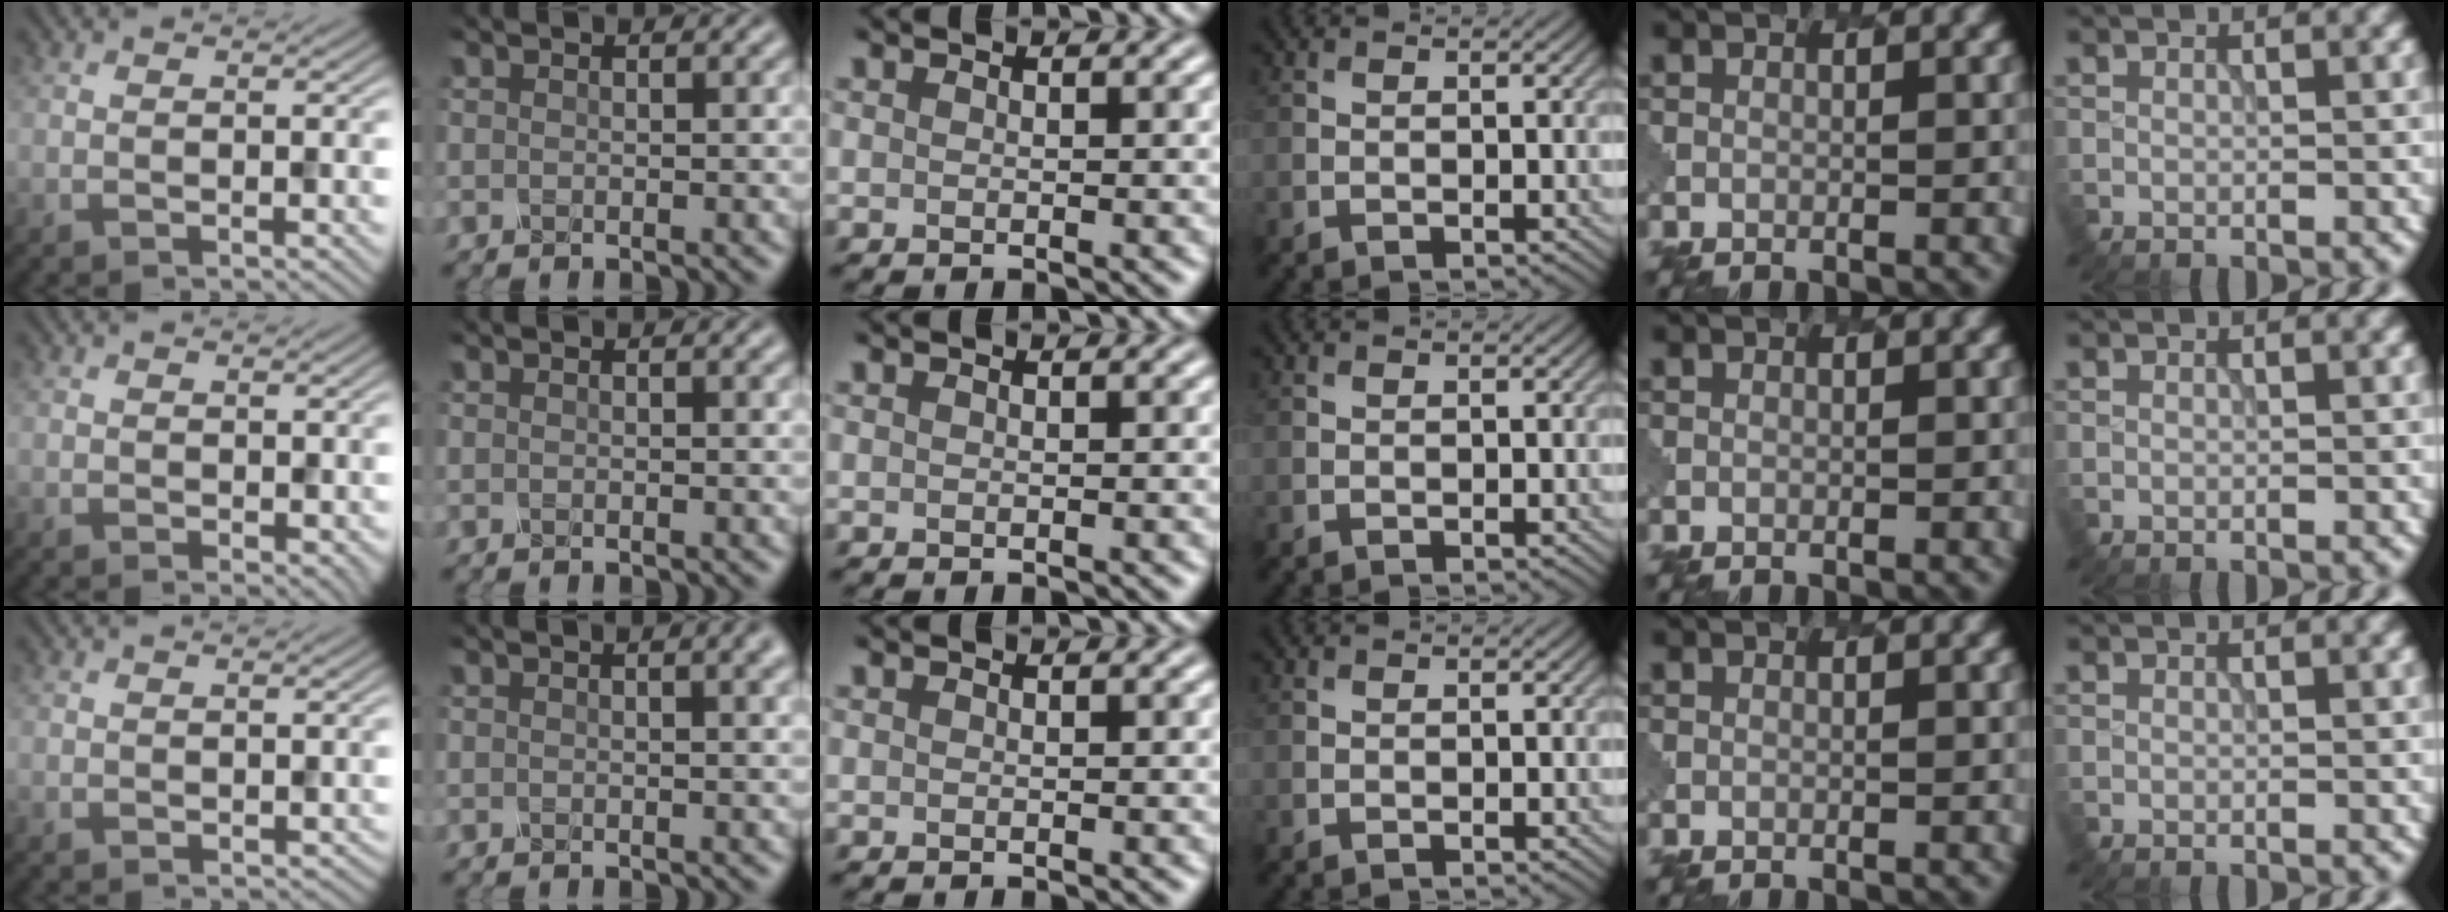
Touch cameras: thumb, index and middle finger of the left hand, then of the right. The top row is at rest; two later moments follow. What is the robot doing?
{"motion": "dispense", "object": "syringe"}